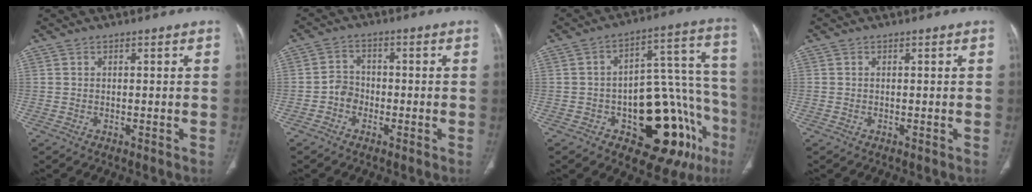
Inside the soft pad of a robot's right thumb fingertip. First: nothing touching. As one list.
[{"total": 3.7, "force": [-1.5, 3.2, 1.3], "torque": [-0.005, 0.018, -0.036]}, {"total": 23.5, "force": [-10.0, 11.0, 18.2], "torque": [-0.167, 0.084, -0.122]}, {"total": 0.0}]